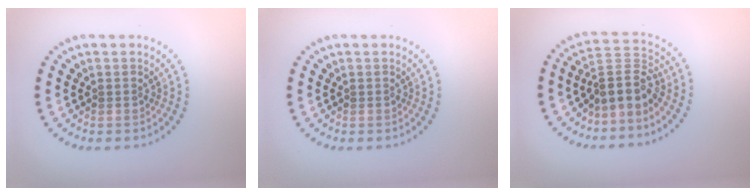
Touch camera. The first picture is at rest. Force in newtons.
{"total": 0.0}
{"total": 3.4, "press": 2.5, "slide": 2.3}